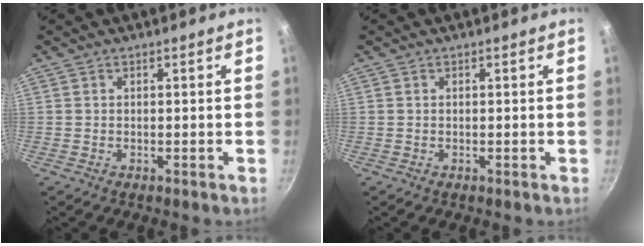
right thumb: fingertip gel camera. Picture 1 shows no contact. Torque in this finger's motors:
{"motor_torque": [0.01, 0.01, 0.00, 0.00, 0.00]}